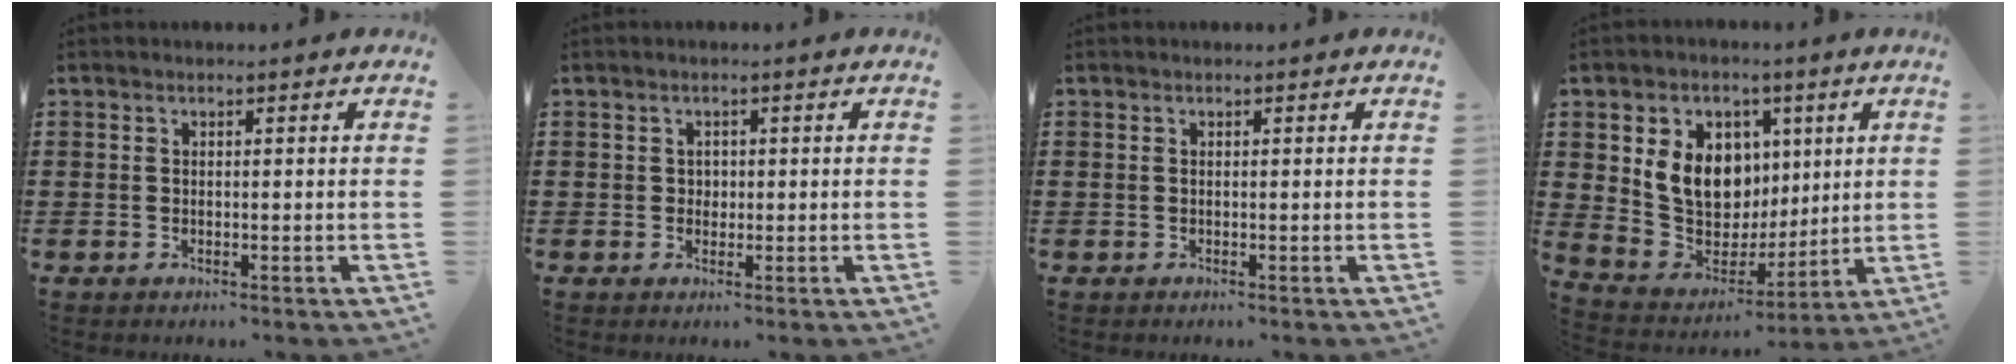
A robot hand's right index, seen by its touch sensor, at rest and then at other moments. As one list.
[{"total": 1.1, "force": [0.2, 1.0, 0.3], "torque": [-0.009, 0.006, 0.003]}, {"total": 0.0}, {"total": 11.3, "force": [3.1, 9.3, 5.6], "torque": [-0.136, -0.002, 0.062]}]